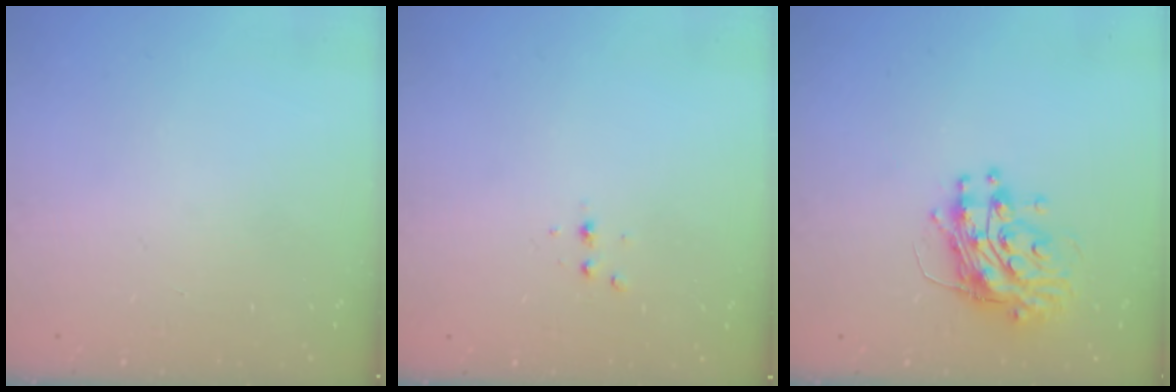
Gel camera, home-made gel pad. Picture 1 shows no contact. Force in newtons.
{"total": 2.3, "press": 2.3, "slide": 0.3}
{"total": 11.4, "press": 11.3, "slide": 1.1}